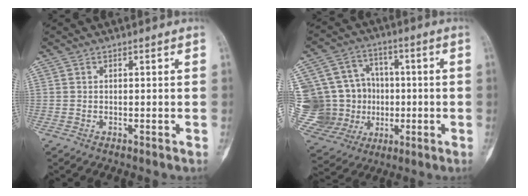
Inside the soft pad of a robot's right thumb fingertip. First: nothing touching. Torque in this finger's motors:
{"motor_torque": [0.01, 0.21, 0.15, 0.21, -0.02]}